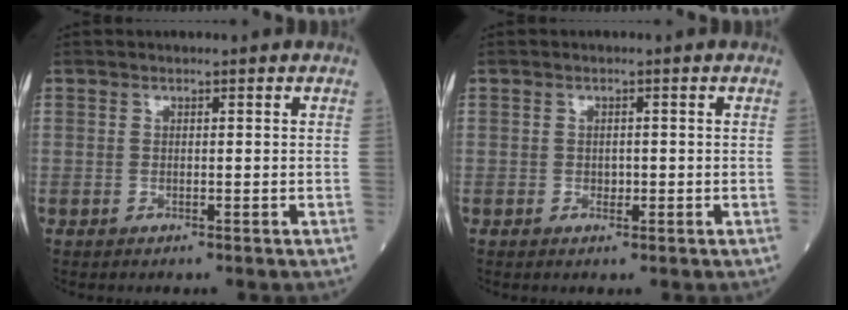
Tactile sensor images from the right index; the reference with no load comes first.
{"total": 1.0, "force": [-0.2, 0.8, 0.6], "torque": [-0.012, 0.002, 0.001]}